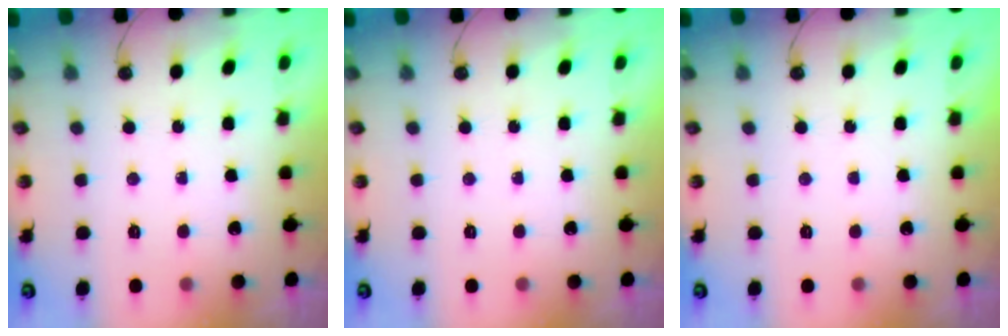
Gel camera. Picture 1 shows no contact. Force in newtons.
{"total": 0.0}
{"total": 0.0}